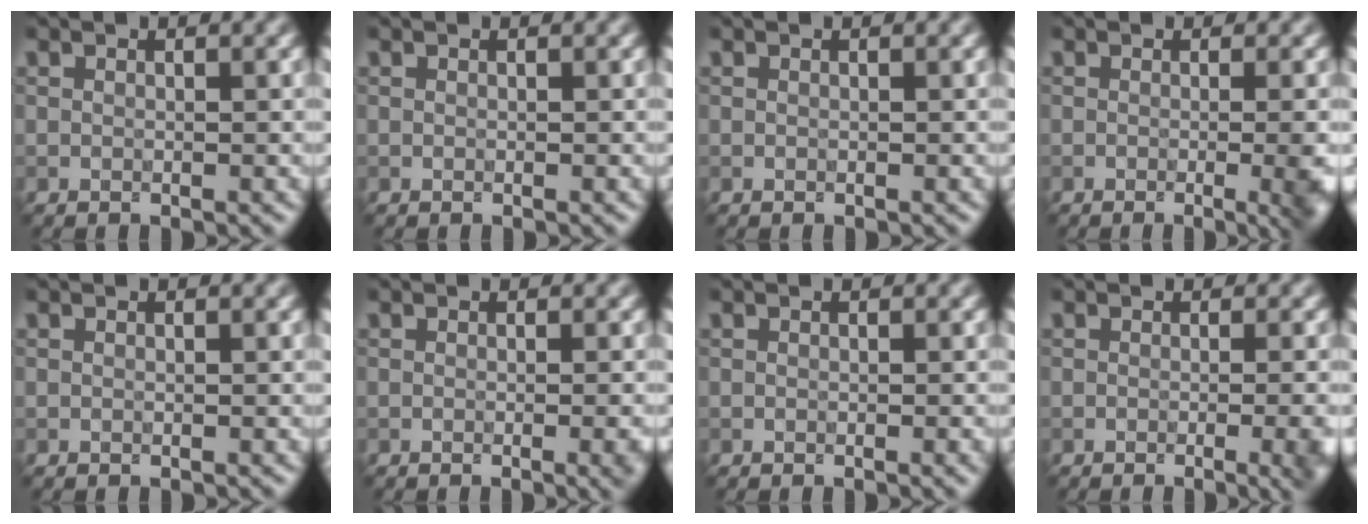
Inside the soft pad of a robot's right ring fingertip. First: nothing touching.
{"total": 0.0}
{"total": 0.0}
{"total": 6.6, "force": [-0.8, 3.0, 5.9], "torque": [-0.008, 0.012, -0.008]}
{"total": 0.0}
{"total": 2.5, "force": [-0.6, 0.9, 2.3], "torque": [-0.001, 0.004, -0.004]}
{"total": 1.0, "force": [-0.1, 0.4, 0.9], "torque": [-0.001, -0.002, -0.003]}
{"total": 5.8, "force": [-1.0, 2.5, 5.2], "torque": [-0.010, 0.011, -0.007]}